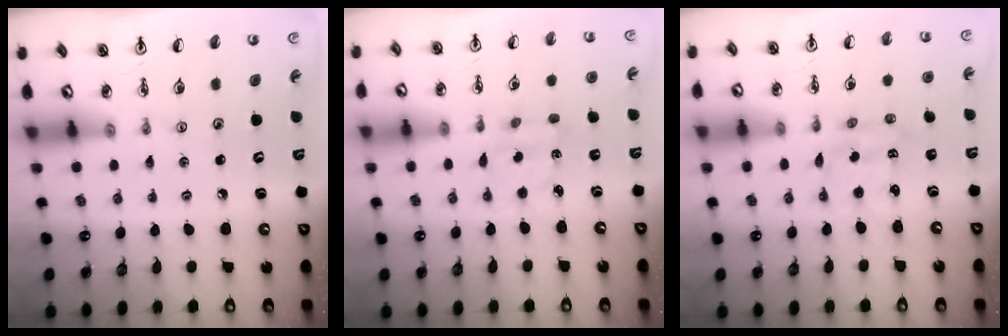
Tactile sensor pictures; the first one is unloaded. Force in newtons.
{"total": 2.2, "press": 2.2, "slide": 0.4}
{"total": 1.9, "press": 1.9, "slide": 0.4}